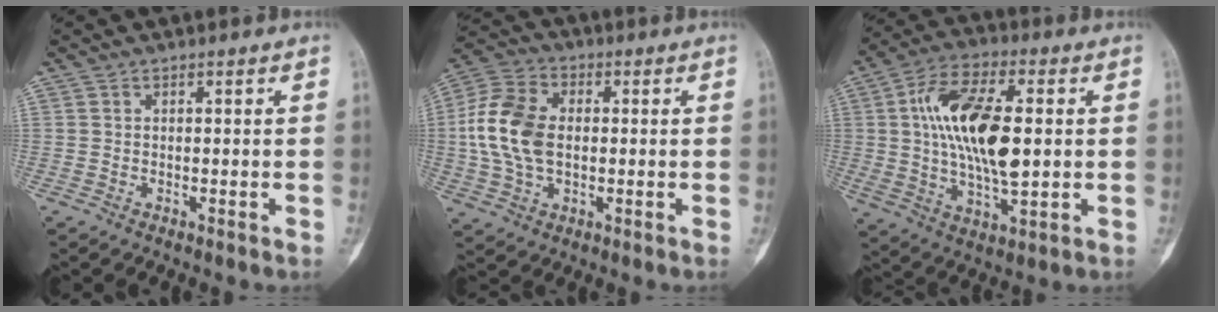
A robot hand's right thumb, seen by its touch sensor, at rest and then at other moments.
{"total": 13.4, "force": [0.2, 8.9, 10.0], "torque": [-0.200, 0.020, 0.002]}
{"total": 18.4, "force": [2.0, 8.4, 16.3], "torque": [-0.300, 0.002, 0.036]}